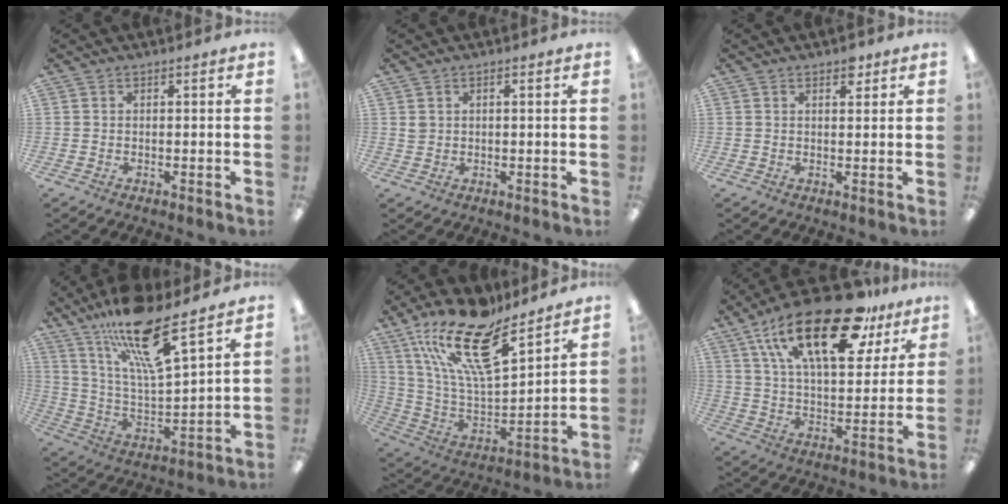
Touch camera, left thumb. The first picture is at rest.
{"total": 1.3, "force": [0.3, 1.2, 0.3], "torque": [-0.007, 0.004, 0.006]}
{"total": 2.9, "force": [1.9, 1.5, 1.6], "torque": [-0.011, -0.007, 0.028]}
{"total": 17.2, "force": [12.3, 3.3, 11.5], "torque": [-0.210, -0.068, 0.203]}
{"total": 21.3, "force": [14.3, 7.7, 13.9], "torque": [-0.258, -0.087, 0.250]}
{"total": 27.0, "force": [15.5, 11.8, 18.7], "torque": [-0.312, -0.070, 0.258]}